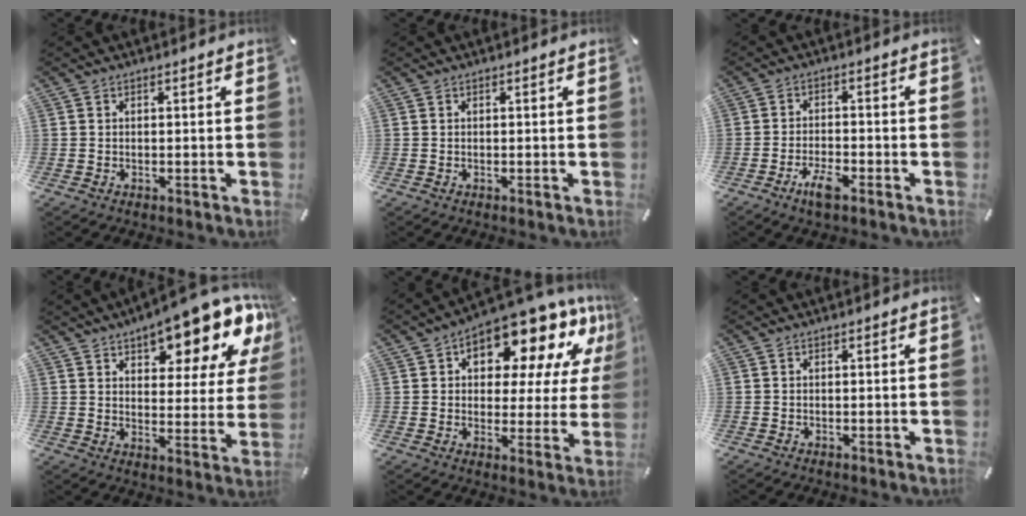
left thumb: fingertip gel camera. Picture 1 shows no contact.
{"total": 0.0}
{"total": 5.0, "force": [-3.4, 1.7, 3.4], "torque": [-0.071, 0.011, -0.064]}
{"total": 14.9, "force": [10.9, 5.6, 8.4], "torque": [-0.101, -0.083, 0.179]}
{"total": 15.6, "force": [10.2, 7.6, 8.9], "torque": [-0.126, -0.081, 0.169]}
{"total": 0.0}